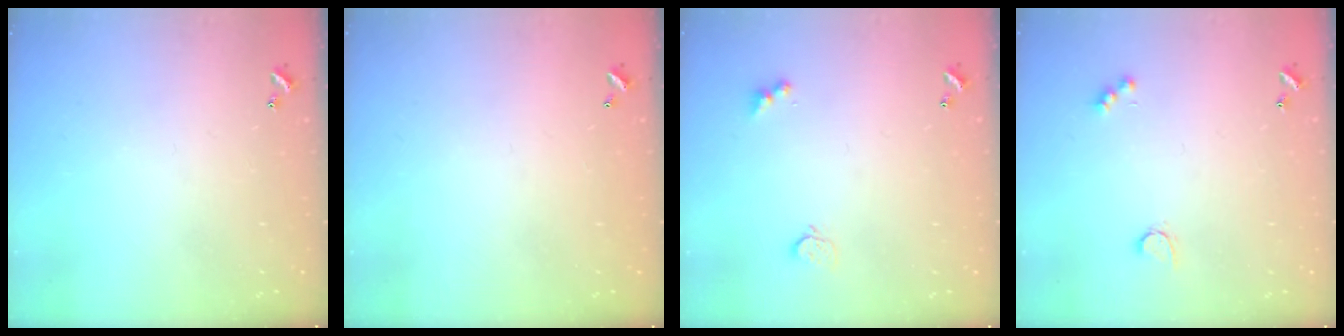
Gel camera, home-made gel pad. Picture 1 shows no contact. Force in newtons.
{"total": 2.9, "press": 2.9, "slide": 0.1}
{"total": 3.0, "press": 3.0, "slide": 0.5}
{"total": 2.7, "press": 2.7, "slide": 0.5}